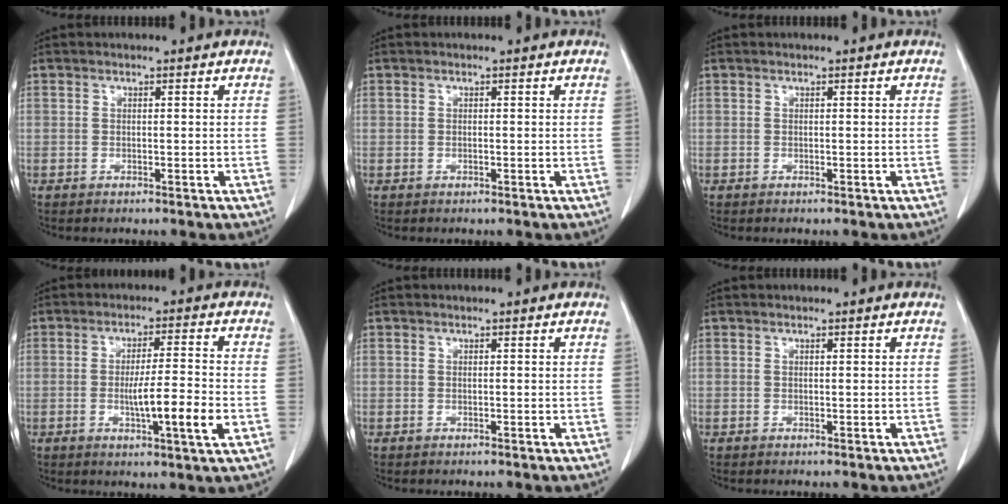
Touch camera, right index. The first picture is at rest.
{"total": 0.0}
{"total": 0.0}
{"total": 8.6, "force": [-1.9, 0.0, 8.4], "torque": [-0.139, -0.009, -0.034]}
{"total": 0.0}
{"total": 0.0}